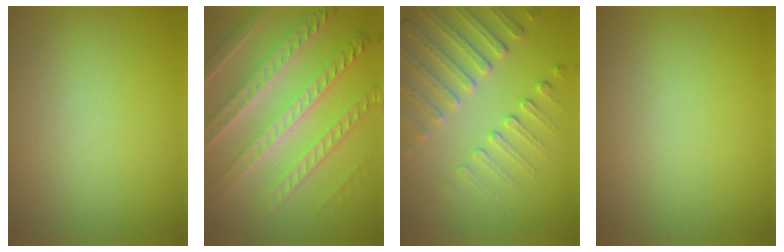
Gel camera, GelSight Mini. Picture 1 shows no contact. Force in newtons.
{"total": 8.3, "press": 6.1, "slide": 5.5}
{"total": 4.0, "press": 3.3, "slide": 2.3}
{"total": 0.0}